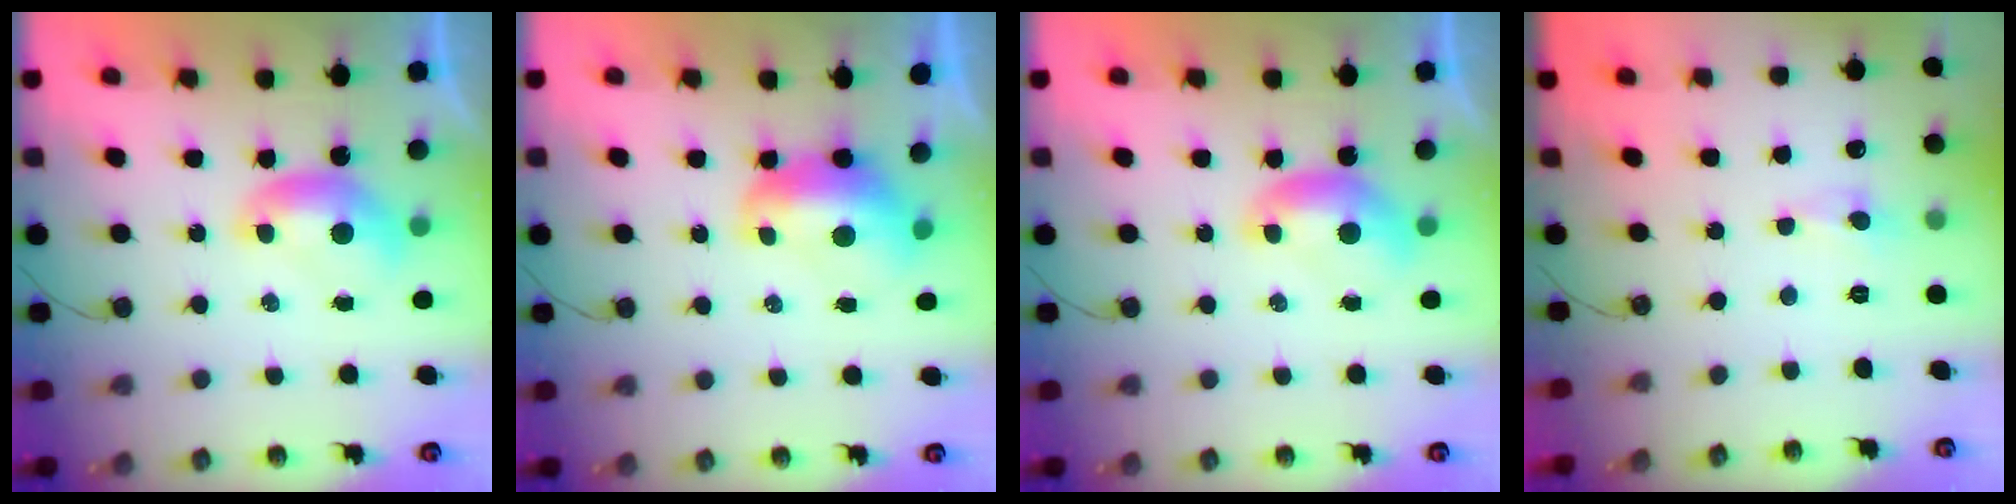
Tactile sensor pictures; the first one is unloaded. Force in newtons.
{"total": 2.4, "press": 2.2, "slide": 0.8}
{"total": 0.0}
{"total": 0.7, "press": 0.7, "slide": 0.3}